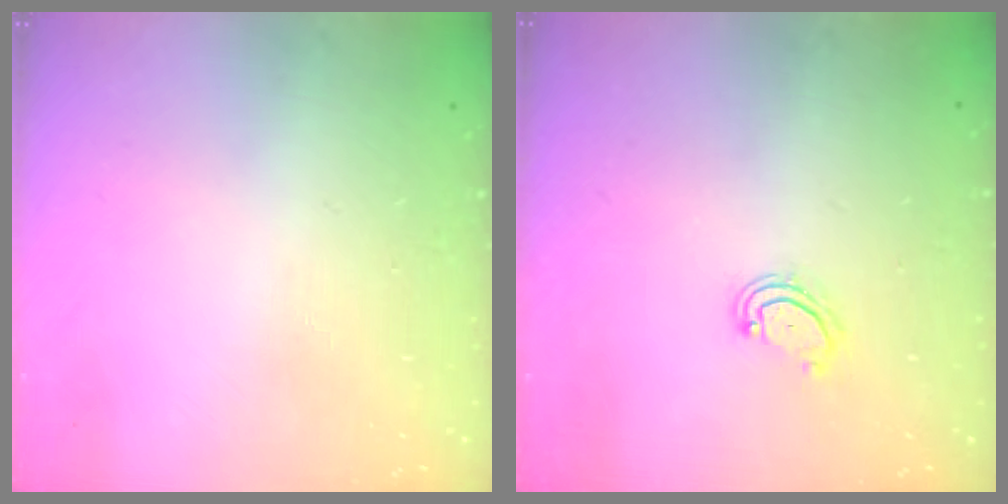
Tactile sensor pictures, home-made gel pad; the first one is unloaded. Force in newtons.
{"total": 2.8, "press": 2.8, "slide": 0.2}